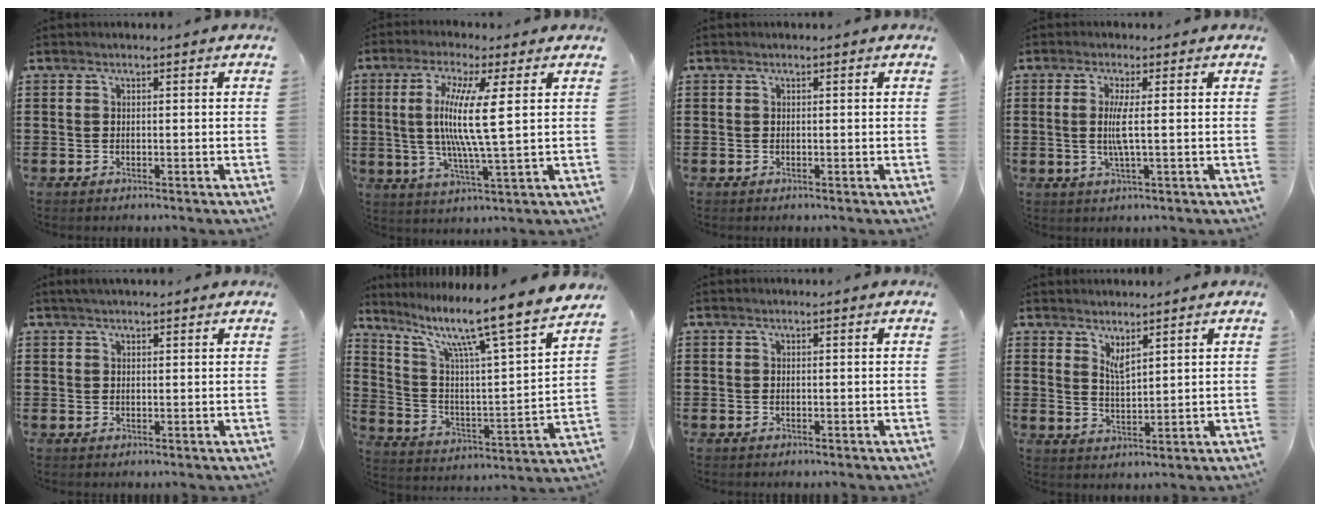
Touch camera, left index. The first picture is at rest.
{"total": 10.1, "force": [1.9, 0.3, 9.9], "torque": [-0.197, -0.005, 0.026]}
{"total": 0.0}
{"total": 4.2, "force": [0.1, -0.1, 4.2], "torque": [-0.087, -0.009, -0.004]}
{"total": 1.7, "force": [1.4, 0.5, 0.7], "torque": [-0.016, 0.003, 0.027]}
{"total": 11.3, "force": [9.0, -0.2, 6.9], "torque": [-0.145, -0.076, 0.132]}
{"total": 0.0}
{"total": 3.0, "force": [2.5, 0.7, 1.5], "torque": [-0.035, 0.001, 0.045]}